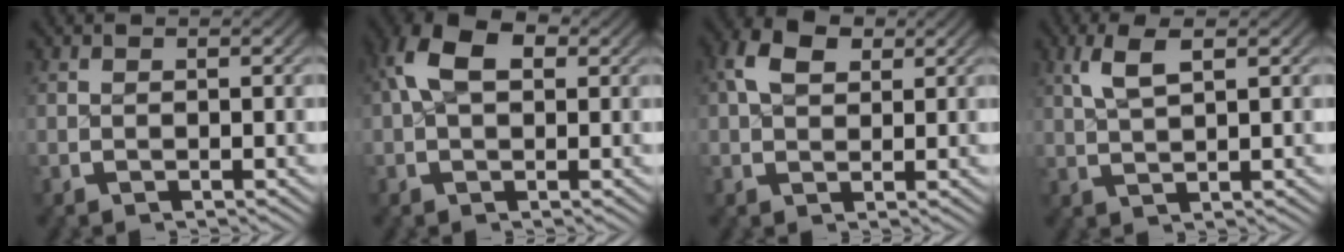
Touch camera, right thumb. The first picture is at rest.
{"total": 5.4, "force": [1.8, 3.2, 4.0], "torque": [-0.081, 0.004, 0.030]}
{"total": 4.2, "force": [2.1, 2.4, 2.7], "torque": [-0.047, 0.002, 0.039]}
{"total": 3.3, "force": [2.0, 0.7, 2.6], "torque": [-0.051, 0.009, 0.045]}